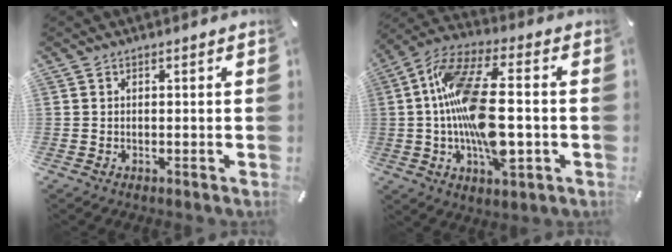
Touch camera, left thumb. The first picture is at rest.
{"total": 18.5, "force": [-1.3, 7.6, 16.8], "torque": [-0.349, -0.006, -0.027]}